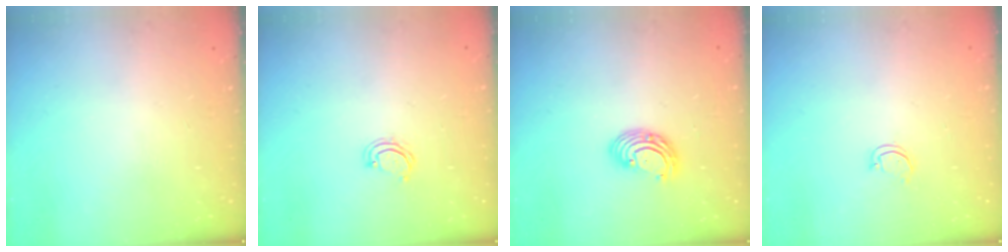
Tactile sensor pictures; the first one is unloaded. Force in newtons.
{"total": 3.9, "press": 3.9, "slide": 0.4}
{"total": 5.8, "press": 5.8, "slide": 0.7}
{"total": 3.2, "press": 3.2, "slide": 0.2}